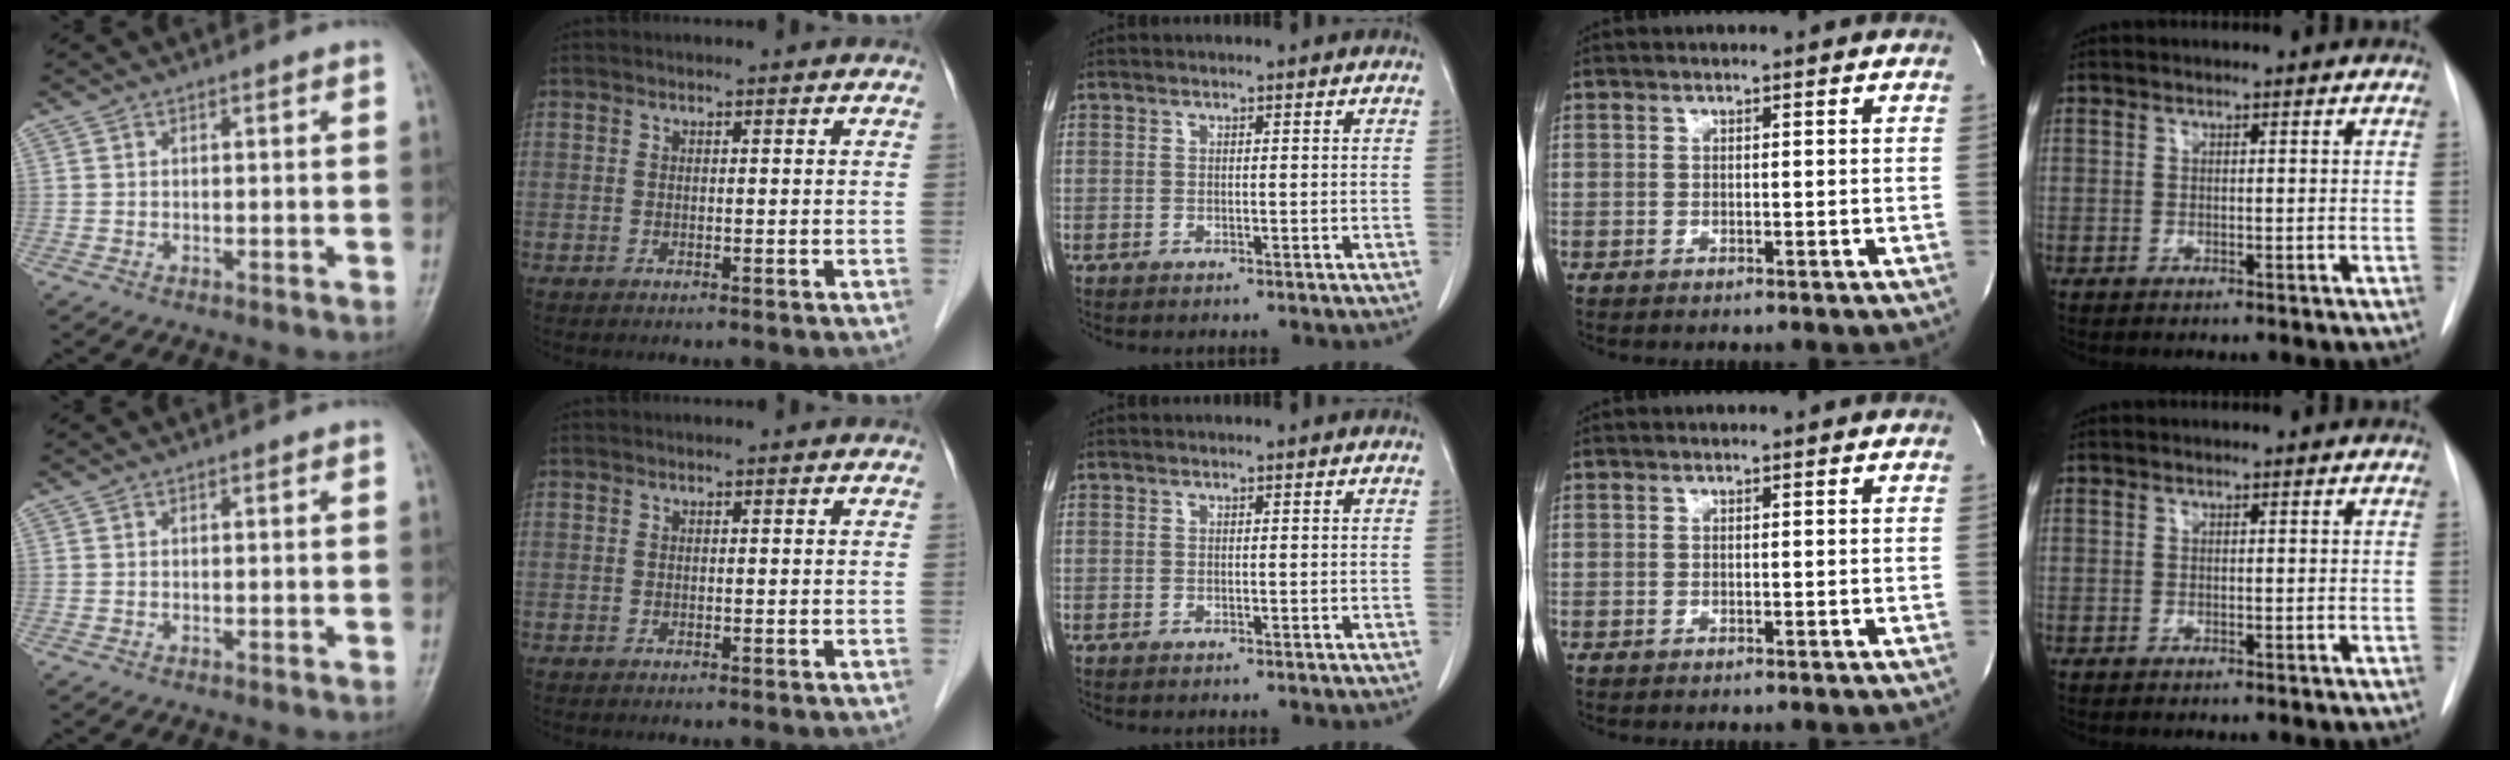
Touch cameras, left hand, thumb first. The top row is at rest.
{}